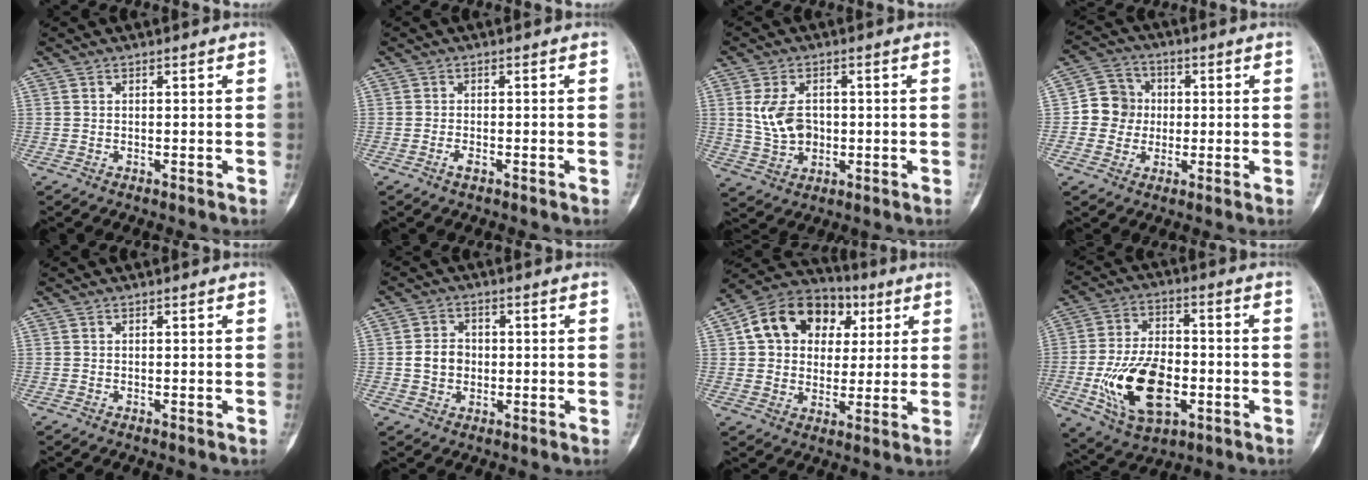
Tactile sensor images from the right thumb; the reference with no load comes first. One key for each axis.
{"total": 1.4, "fx": -0.8, "fy": 0.5, "fz": 1.0, "tx": -0.019, "ty": 0.000, "tz": -0.018}
{"total": 7.4, "fx": 0.6, "fy": 5.2, "fz": 5.3, "tx": -0.088, "ty": 0.000, "tz": 0.021}
{"total": 7.8, "fx": -0.3, "fy": 7.5, "fz": 2.3, "tx": -0.001, "ty": 0.014, "tz": -0.014}
{"total": 0.0}
{"total": 4.7, "fx": -0.3, "fy": 3.9, "fz": 2.6, "tx": -0.032, "ty": 0.009, "tz": -0.007}
{"total": 16.4, "fx": 4.8, "fy": 12.6, "fz": 9.3, "tx": -0.112, "ty": 0.012, "tz": 0.070}
{"total": 17.4, "fx": -4.5, "fy": 9.8, "fz": 13.6, "tx": -0.229, "ty": 0.014, "tz": -0.070}